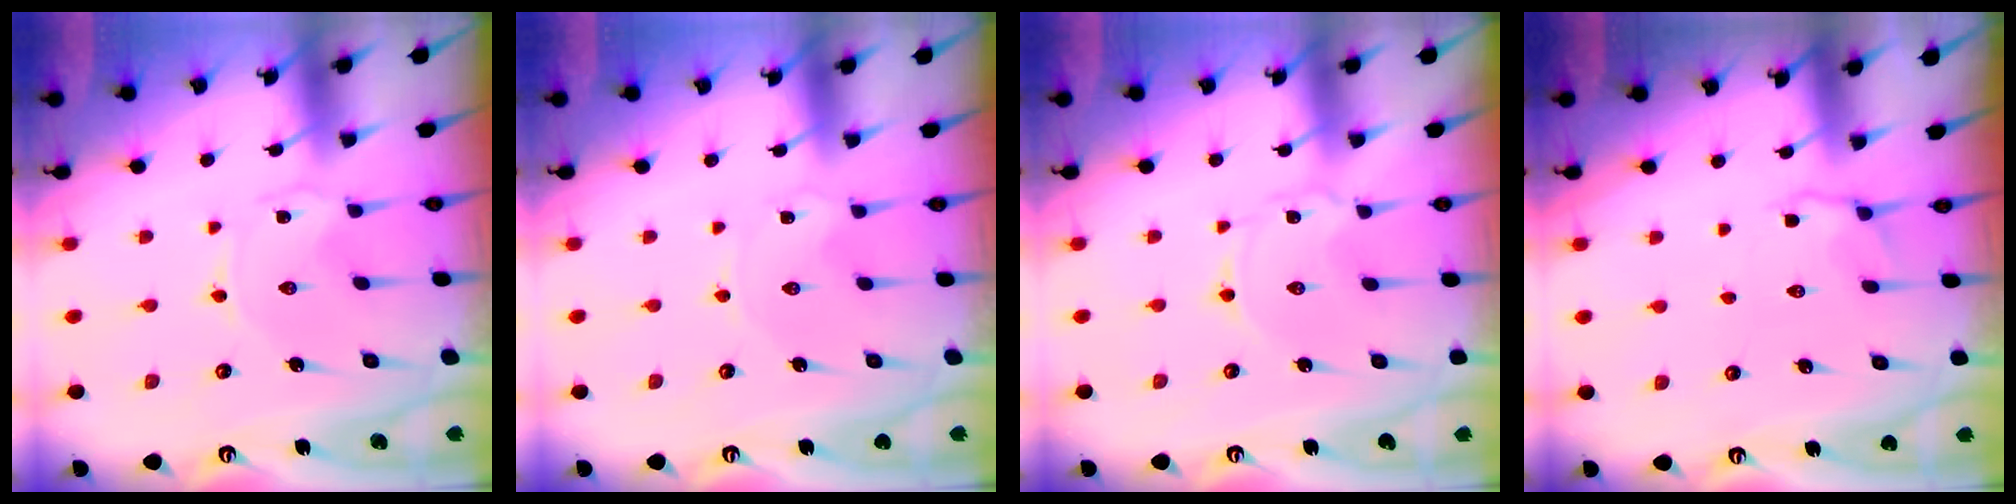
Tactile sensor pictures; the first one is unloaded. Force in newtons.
{"total": 1.1, "press": 1.1, "slide": 0.2}
{"total": 0.8, "press": 0.8, "slide": 0.1}
{"total": 4.4, "press": 3.9, "slide": 2.2}